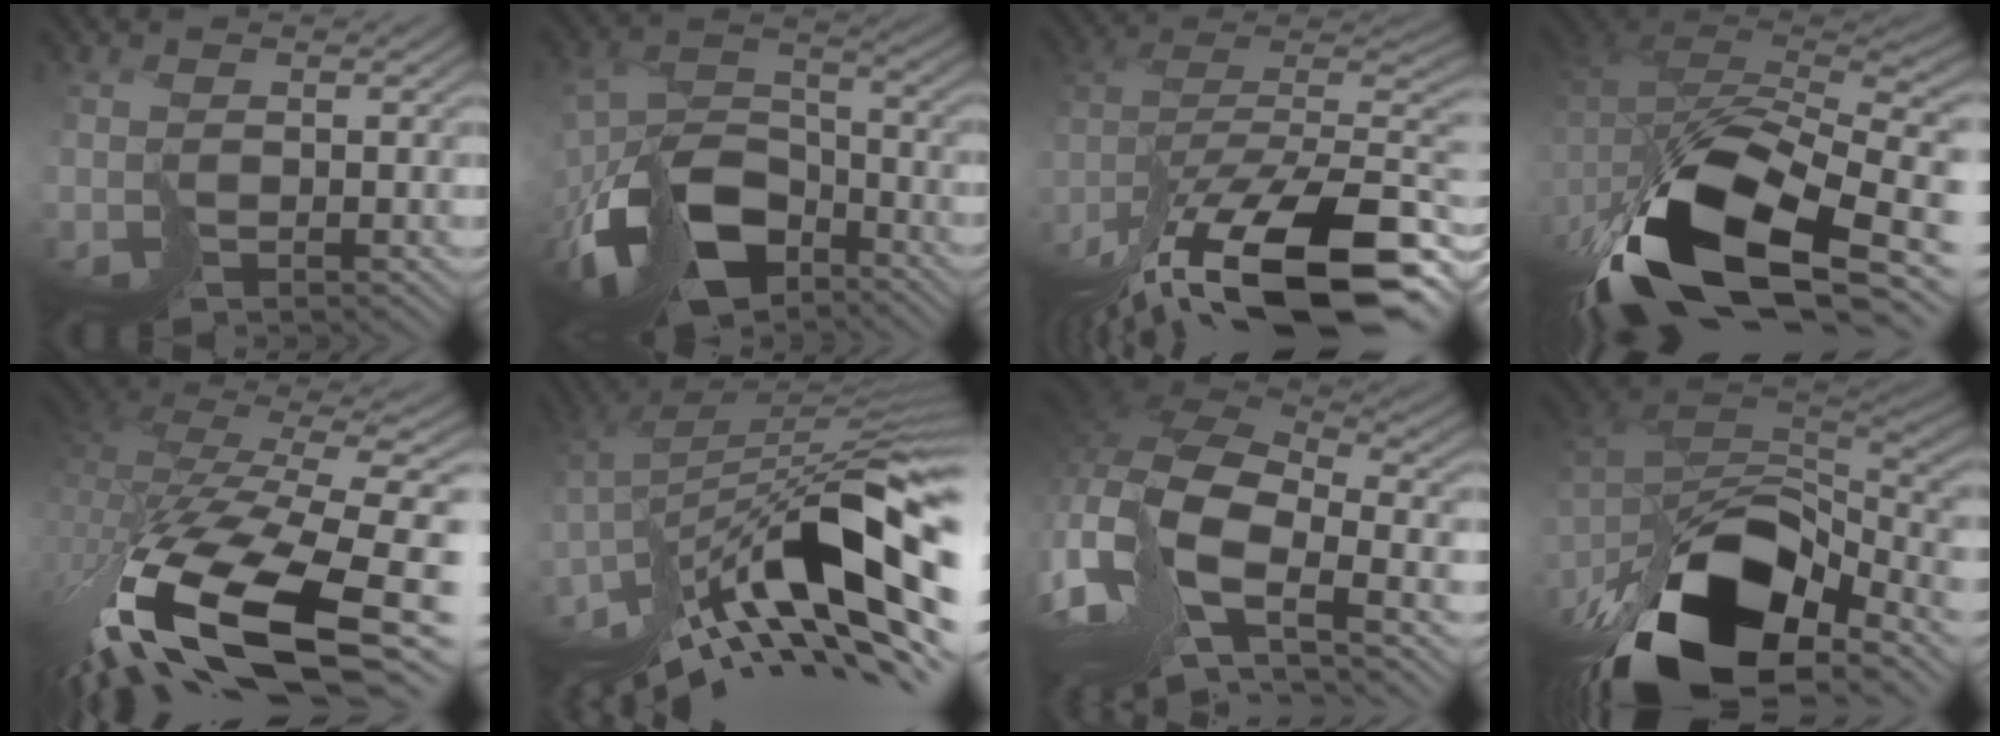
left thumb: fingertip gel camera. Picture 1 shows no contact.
{"total": 13.6, "force": [-8.0, 7.5, 8.0], "torque": [-0.168, -0.019, -0.151]}
{"total": 18.3, "force": [-11.7, 6.2, 12.6], "torque": [-0.241, -0.019, -0.176]}
{"total": 16.3, "force": [-8.4, 7.7, 11.6], "torque": [-0.242, -0.026, -0.138]}
{"total": 17.1, "force": [-8.7, 6.4, 13.3], "torque": [-0.311, -0.044, -0.130]}
{"total": 16.7, "force": [-7.4, 4.4, 14.3], "torque": [-0.241, 0.010, -0.139]}
{"total": 17.2, "force": [-6.8, 7.9, 13.7], "torque": [-0.324, -0.033, -0.101]}
{"total": 17.2, "force": [-10.5, 8.0, 11.0], "torque": [-0.232, -0.031, -0.176]}